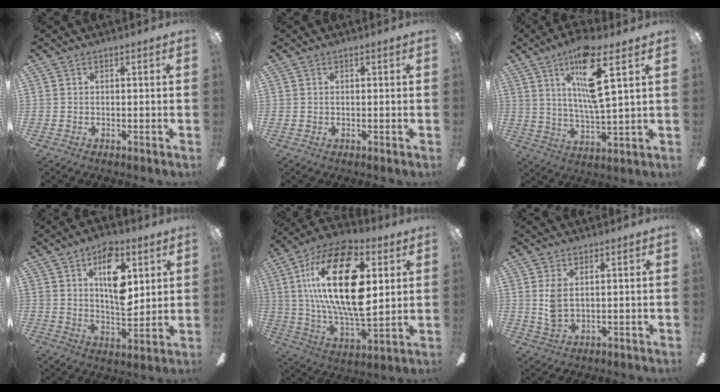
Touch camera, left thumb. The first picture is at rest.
{"total": 0.0}
{"total": 14.4, "force": [7.4, 3.2, 11.9], "torque": [-0.210, -0.021, 0.118]}
{"total": 13.6, "force": [5.1, 7.2, 10.4], "torque": [-0.147, -0.010, 0.086]}
{"total": 28.1, "force": [7.8, 13.2, 23.5], "torque": [-0.467, -0.018, 0.125]}
{"total": 4.6, "force": [1.3, 2.5, 3.6], "torque": [-0.078, -0.002, 0.017]}